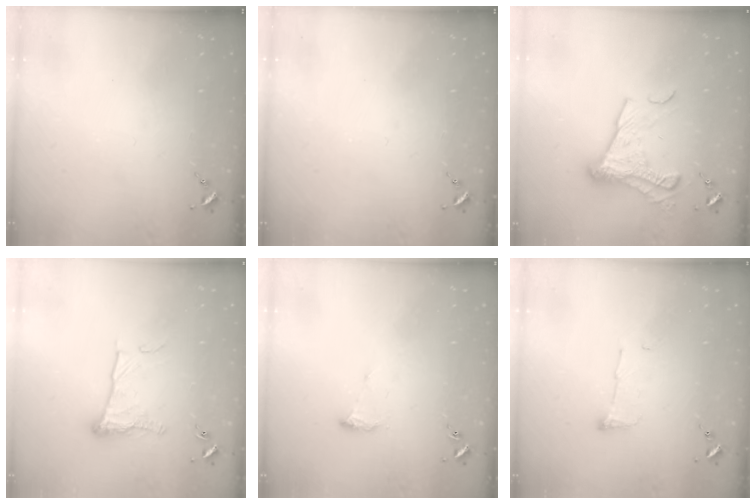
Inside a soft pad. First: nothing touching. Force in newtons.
{"total": 0.0}
{"total": 14.5, "press": 14.5, "slide": 1.2}
{"total": 11.1, "press": 11.1, "slide": 0.6}
{"total": 7.0, "press": 7.0, "slide": 0.8}
{"total": 4.8, "press": 4.7, "slide": 0.7}